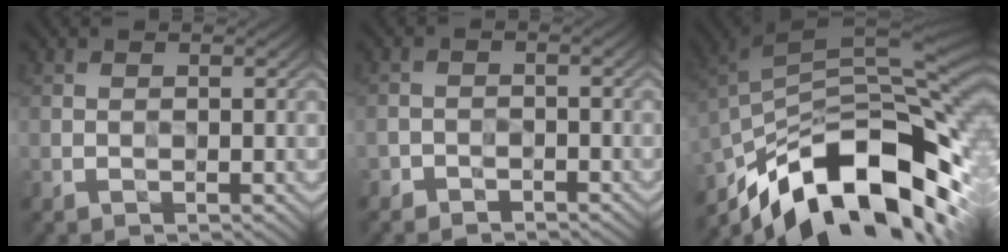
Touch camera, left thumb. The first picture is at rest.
{"total": 1.9, "force": [-1.7, 0.9, 0.0], "torque": [0.005, 0.003, -0.035]}
{"total": 17.3, "force": [-9.7, 6.8, 12.6], "torque": [-0.235, -0.004, -0.174]}